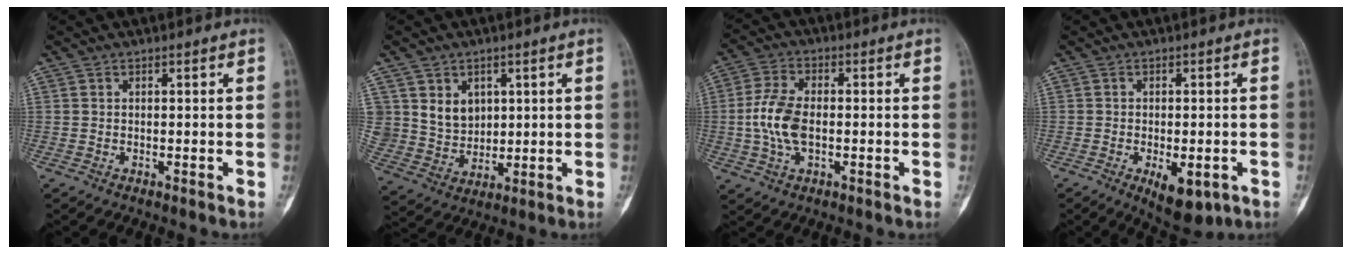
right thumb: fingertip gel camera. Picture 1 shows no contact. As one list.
[{"total": 8.1, "force": [2.8, 6.9, 3.2], "torque": [-0.025, -0.020, 0.065]}, {"total": 9.0, "force": [-0.9, 5.1, 7.4], "torque": [-0.156, 0.012, -0.021]}, {"total": 7.8, "force": [-2.9, 3.7, 6.2], "torque": [-0.079, 0.000, -0.028]}]